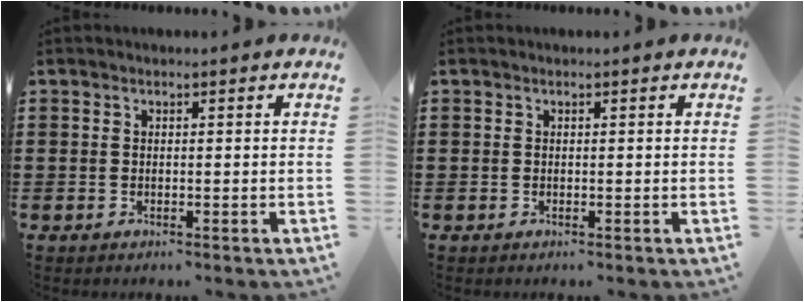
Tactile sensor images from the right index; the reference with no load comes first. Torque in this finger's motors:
{"motor_torque": [-0.21, 0.19, 0.00, 0.00]}